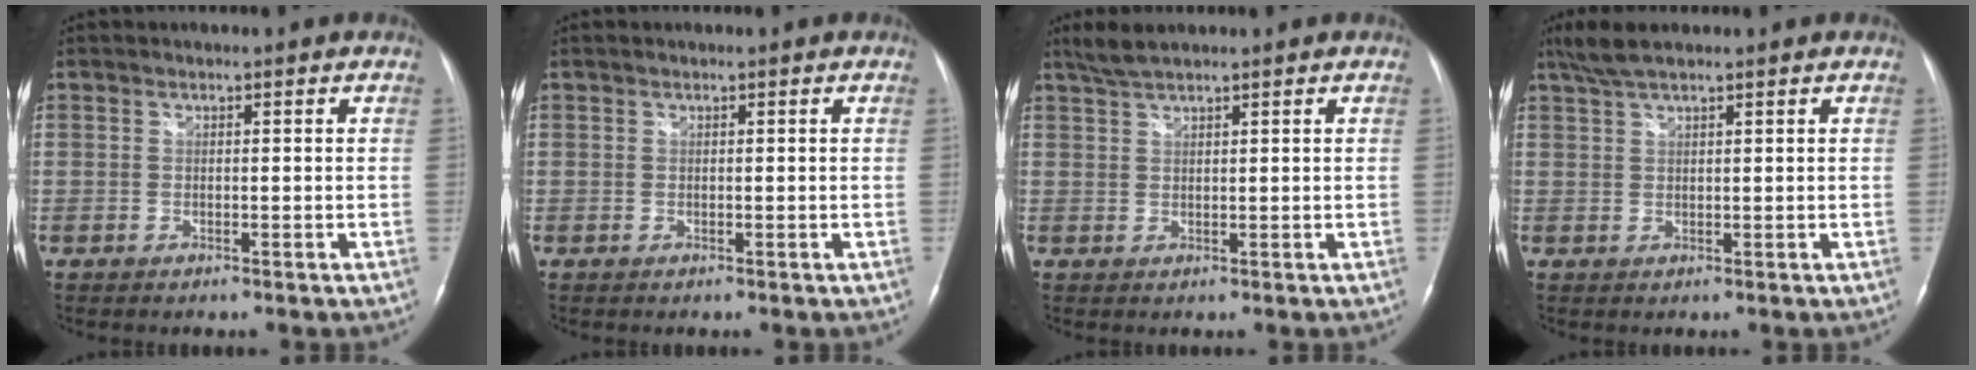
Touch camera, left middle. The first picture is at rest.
{"total": 0.0}
{"total": 3.0, "force": [2.7, 0.1, 1.4], "torque": [-0.038, 0.009, 0.057]}
{"total": 4.0, "force": [3.2, 0.5, 2.4], "torque": [-0.057, 0.013, 0.067]}